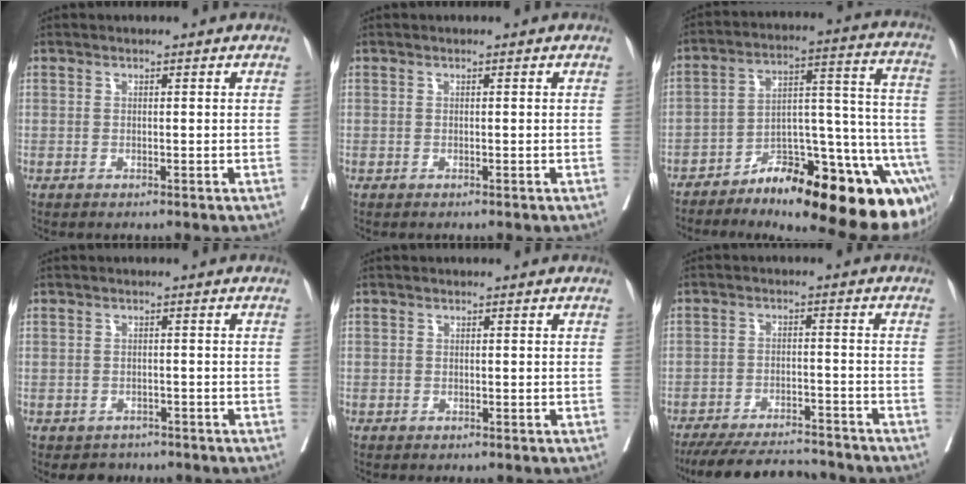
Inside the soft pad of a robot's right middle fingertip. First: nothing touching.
{"total": 0.0}
{"total": 25.5, "force": [-16.9, 5.3, 18.4], "torque": [-0.159, 0.030, -0.243]}
{"total": 2.6, "force": [-2.1, 1.6, -0.1], "torque": [-0.005, 0.004, -0.031]}
{"total": 0.8, "force": [-0.4, 0.7, -0.1], "torque": [-0.002, 0.007, -0.011]}
{"total": 14.0, "force": [-12.9, 2.3, 4.9], "torque": [-0.083, -0.008, -0.189]}